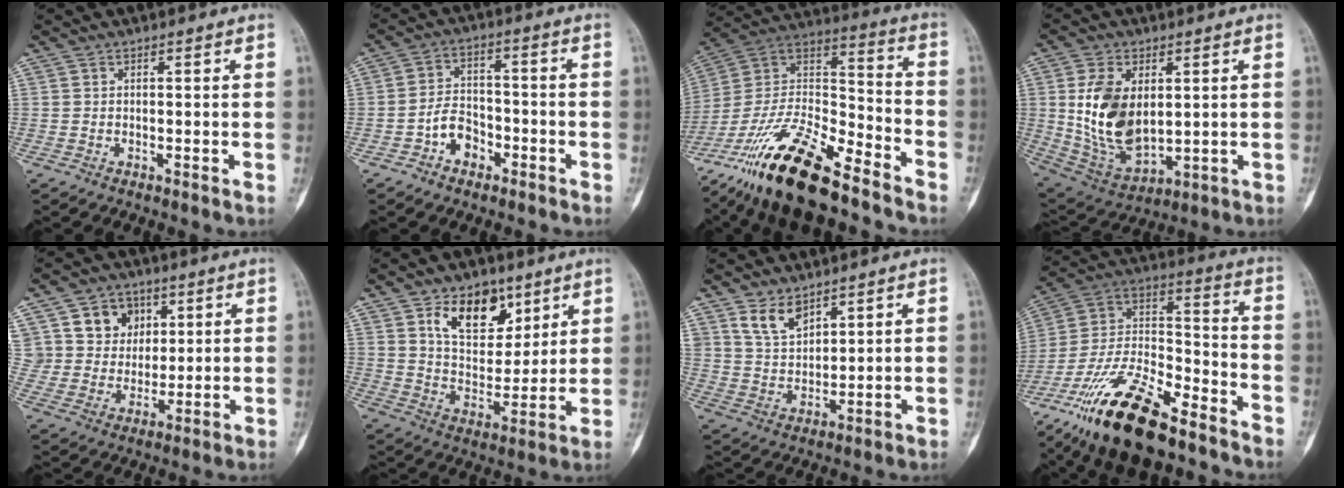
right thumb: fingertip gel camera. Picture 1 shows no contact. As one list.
[{"total": 6.8, "force": [-3.4, 4.8, 3.4], "torque": [-0.035, 0.038, -0.064]}, {"total": 25.0, "force": [-18.1, 7.8, 15.4], "torque": [-0.302, 0.062, -0.333]}, {"total": 15.4, "force": [1.9, 9.4, 12.0], "torque": [-0.206, -0.015, 0.055]}, {"total": 12.3, "force": [5.0, 10.6, 3.9], "torque": [-0.023, -0.006, 0.094]}, {"total": 13.4, "force": [7.2, 8.3, 7.6], "torque": [-0.077, -0.042, 0.126]}, {"total": 6.7, "force": [4.5, 3.9, 3.1], "torque": [-0.036, -0.031, 0.096]}, {"total": 24.0, "force": [-16.7, 8.6, 14.9], "torque": [-0.292, 0.065, -0.304]}]